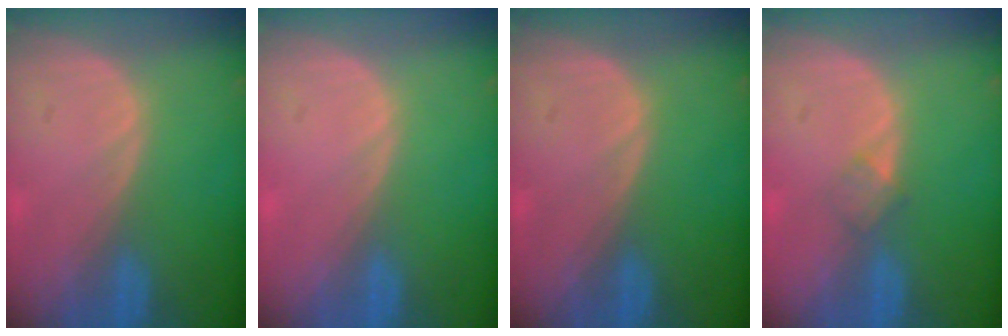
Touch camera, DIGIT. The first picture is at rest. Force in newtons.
{"total": 0.0}
{"total": 0.0}
{"total": 1.8, "press": 1.8, "slide": 0.2}